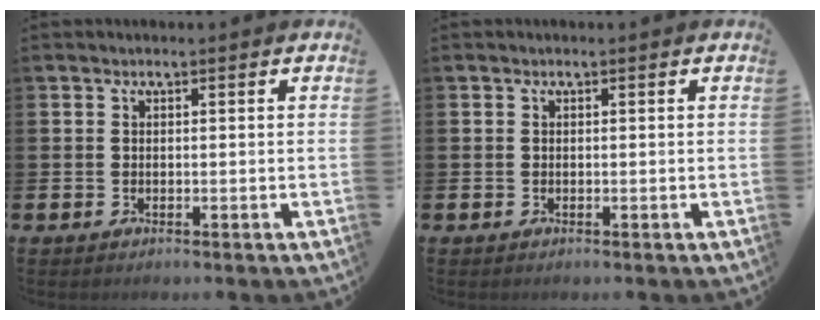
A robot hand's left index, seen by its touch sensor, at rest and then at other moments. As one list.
[{"total": 0.0}]